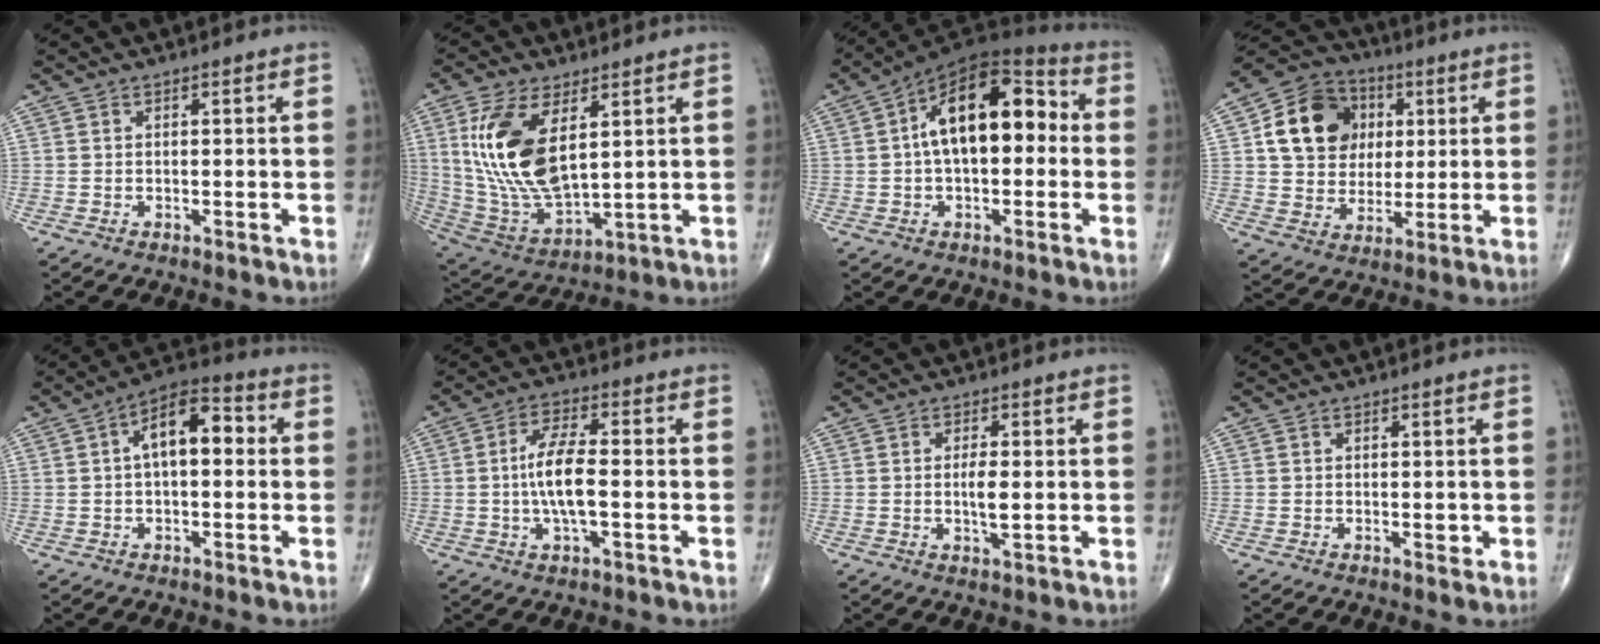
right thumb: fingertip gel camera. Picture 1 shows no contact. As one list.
[{"total": 18.2, "force": [4.9, 8.7, 15.1], "torque": [-0.300, -0.026, 0.109]}, {"total": 17.5, "force": [1.8, 9.2, 14.8], "torque": [-0.211, 0.043, 0.018]}, {"total": 15.4, "force": [3.6, 12.7, 8.0], "torque": [-0.109, 0.003, 0.062]}, {"total": 10.6, "force": [1.4, 5.3, 9.1], "torque": [-0.135, 0.032, 0.012]}, {"total": 9.1, "force": [-0.7, 3.0, 8.5], "torque": [-0.171, 0.008, -0.020]}, {"total": 3.9, "force": [-0.1, 1.2, 3.7], "torque": [-0.070, -0.007, -0.003]}, {"total": 1.4, "force": [-0.2, 0.9, 1.1], "torque": [-0.004, -0.001, -0.004]}]